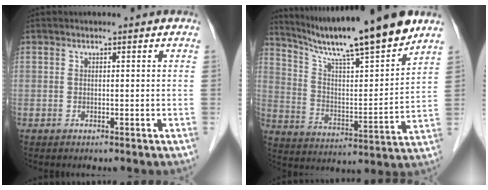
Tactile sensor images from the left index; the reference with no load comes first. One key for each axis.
{"total": 18.2, "fx": 15.4, "fy": 0.0, "fz": 9.6, "tx": -0.160, "ty": -0.009, "tz": 0.254}